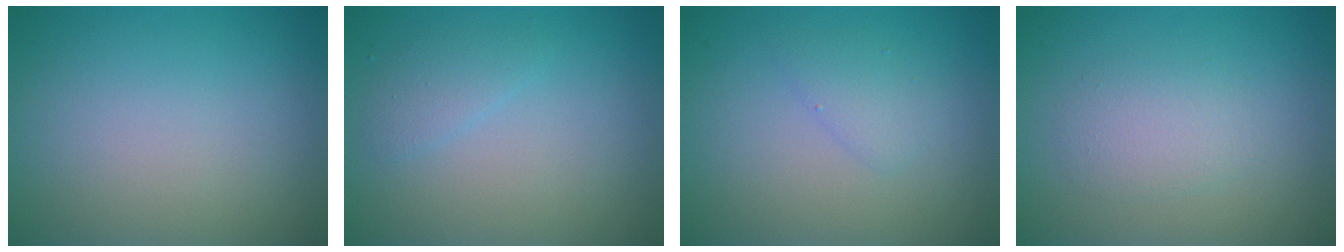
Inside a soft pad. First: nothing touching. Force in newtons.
{"total": 1.3, "press": 1.3, "slide": 0.0}
{"total": 1.5, "press": 1.5, "slide": 0.1}
{"total": 2.0, "press": 2.0, "slide": 0.0}